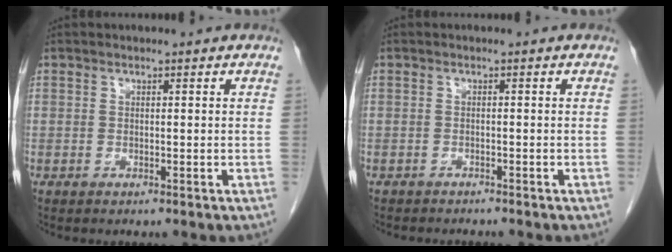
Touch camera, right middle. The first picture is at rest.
{"total": 2.9, "force": [-2.7, 0.7, 0.8], "torque": [-0.011, -0.004, -0.035]}